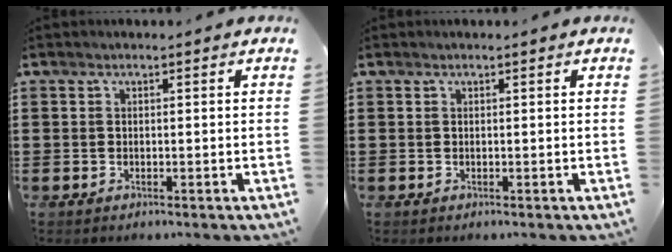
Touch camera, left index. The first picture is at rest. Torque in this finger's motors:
{"motor_torque": [-0.01, 0.00, 0.00, -0.01]}